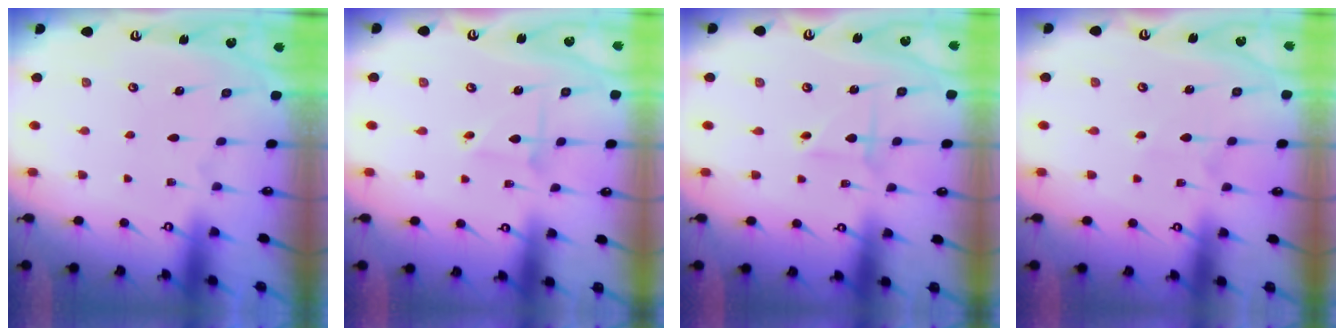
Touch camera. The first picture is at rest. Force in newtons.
{"total": 2.1, "press": 2.1, "slide": 0.2}
{"total": 2.6, "press": 2.6, "slide": 0.0}
{"total": 2.7, "press": 2.7, "slide": 0.2}